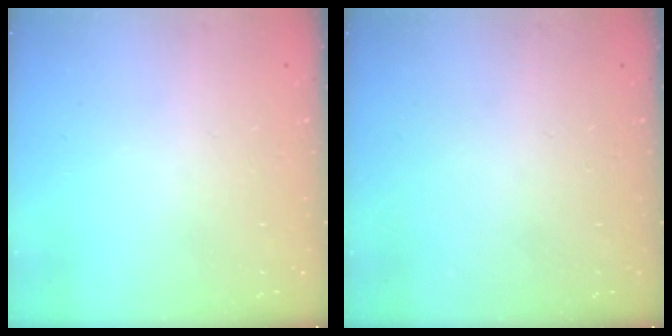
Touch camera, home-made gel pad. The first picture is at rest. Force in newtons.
{"total": 0.0}